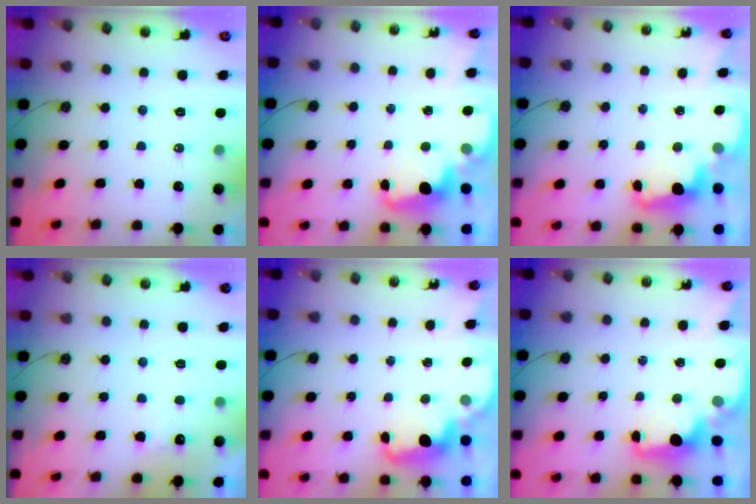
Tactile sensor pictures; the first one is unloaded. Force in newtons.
{"total": 2.1, "press": 2.0, "slide": 0.6}
{"total": 2.3, "press": 2.2, "slide": 0.7}
{"total": 4.9, "press": 4.8, "slide": 1.3}
{"total": 2.5, "press": 2.4, "slide": 0.7}
{"total": 2.0, "press": 1.8, "slide": 0.8}